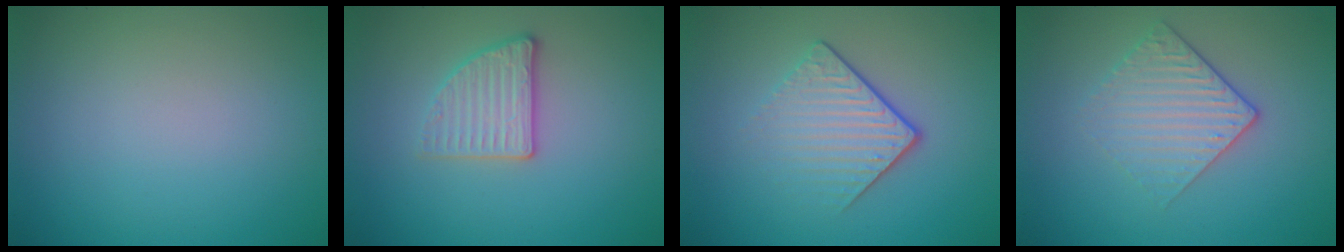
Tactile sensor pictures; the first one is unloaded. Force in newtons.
{"total": 2.7, "press": 2.6, "slide": 0.8}
{"total": 4.2, "press": 2.6, "slide": 3.3}
{"total": 3.0, "press": 2.6, "slide": 1.4}